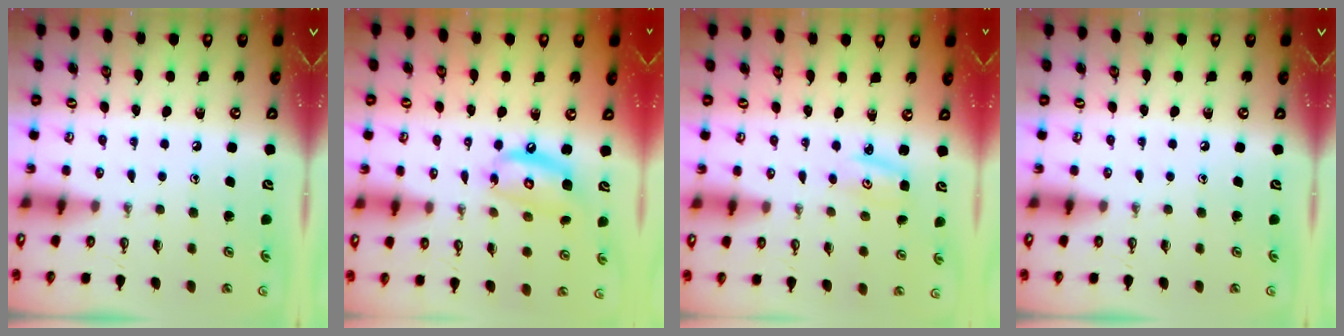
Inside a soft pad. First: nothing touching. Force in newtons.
{"total": 11.7, "press": 11.6, "slide": 1.1}
{"total": 3.9, "press": 3.9, "slide": 0.4}
{"total": 0.0}